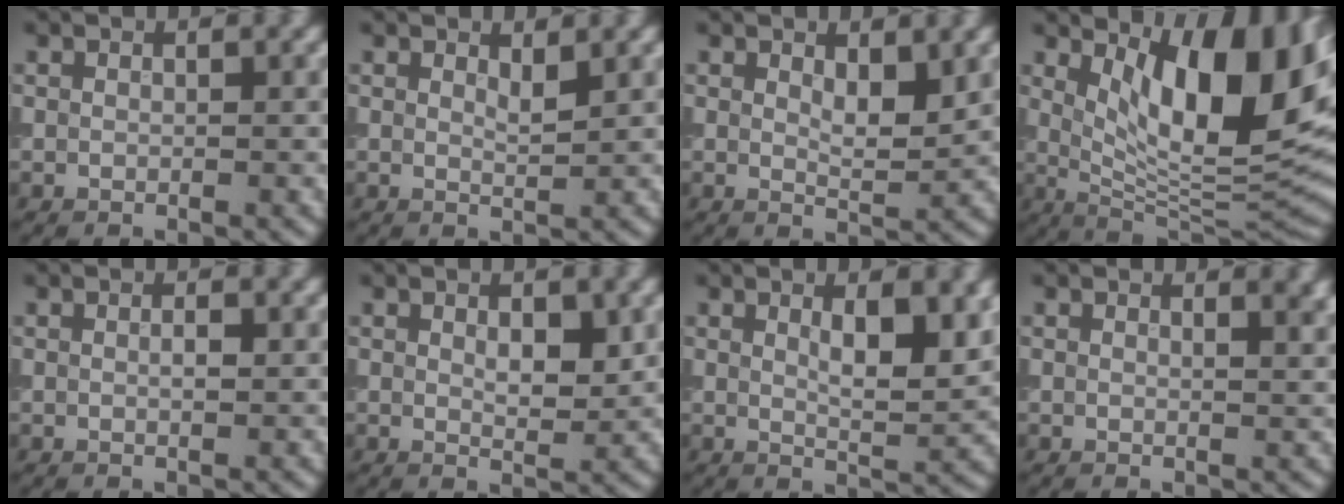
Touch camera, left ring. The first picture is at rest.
{"total": 0.8, "force": [0.7, 0.1, 0.5], "torque": [-0.010, -0.002, 0.010]}
{"total": 2.1, "force": [1.0, 0.7, 1.7], "torque": [-0.026, -0.004, 0.018]}
{"total": 13.4, "force": [4.4, 5.1, 11.6], "torque": [-0.158, -0.004, 0.073]}
{"total": 0.5, "force": [-0.1, 0.1, 0.5], "torque": [-0.010, 0.000, -0.001]}
{"total": 2.3, "force": [0.7, 0.9, 1.9], "torque": [-0.027, -0.003, 0.014]}
{"total": 4.4, "force": [1.5, 1.1, 3.9], "torque": [-0.062, -0.003, 0.027]}
{"total": 1.9, "force": [1.3, 0.8, 1.1], "torque": [0.005, 0.004, 0.012]}